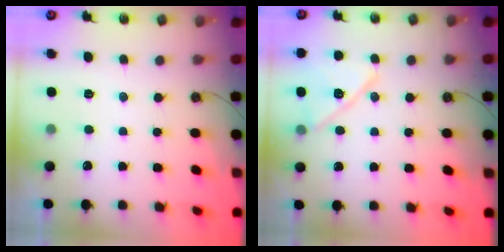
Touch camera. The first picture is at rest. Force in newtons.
{"total": 14.2, "press": 14.0, "slide": 2.6}